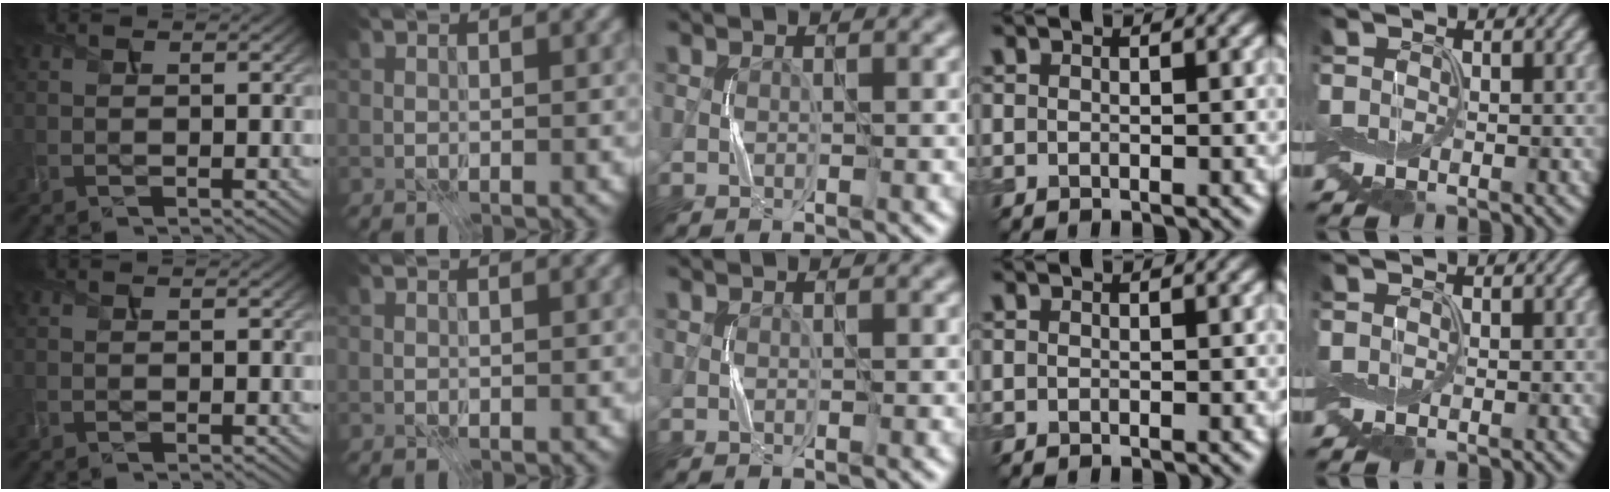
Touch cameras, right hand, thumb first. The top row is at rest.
{}